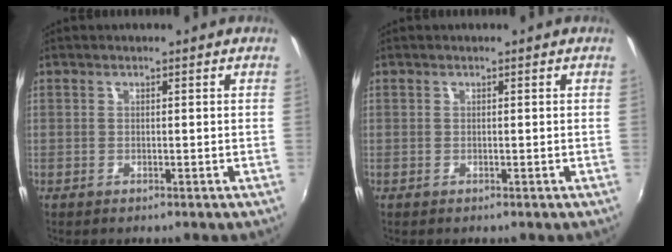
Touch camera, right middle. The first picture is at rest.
{"total": 0.0}